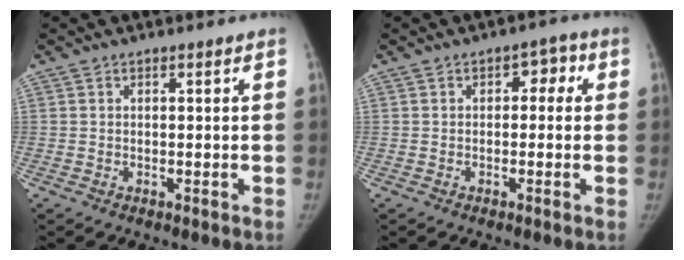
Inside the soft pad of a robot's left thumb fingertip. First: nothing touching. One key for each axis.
{"total": 3.8, "fx": 0.5, "fy": 2.6, "fz": 2.7, "tx": -0.008, "ty": 0.012, "tz": -0.005}